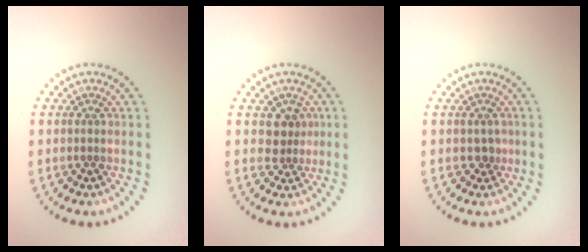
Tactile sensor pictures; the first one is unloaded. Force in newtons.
{"total": 2.1, "press": 1.6, "slide": 1.4}
{"total": 0.9, "press": 0.8, "slide": 0.5}